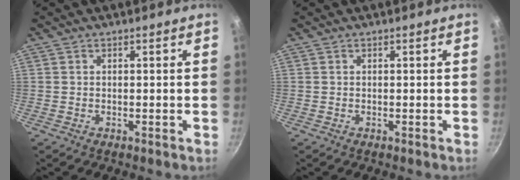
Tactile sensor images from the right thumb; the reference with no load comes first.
{"total": 0.0}